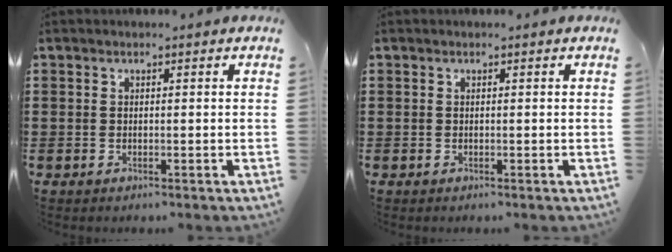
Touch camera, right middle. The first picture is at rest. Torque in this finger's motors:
{"motor_torque": [-0.06, -0.17, 0.03, 0.02]}